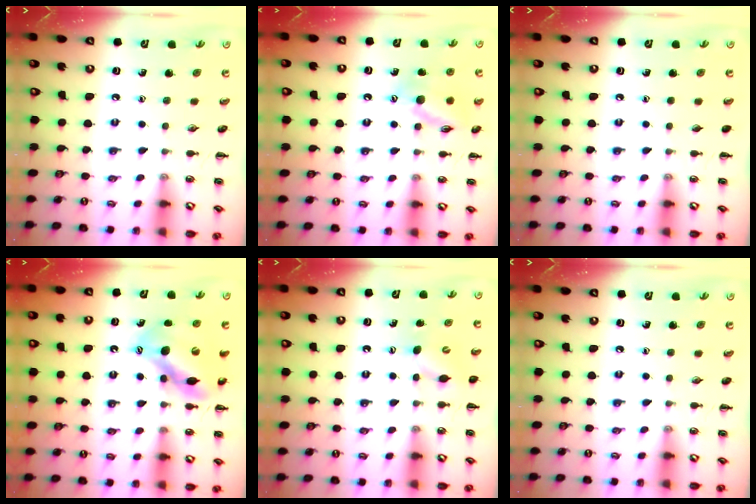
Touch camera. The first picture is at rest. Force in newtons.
{"total": 12.4, "press": 12.4, "slide": 1.1}
{"total": 0.0}
{"total": 12.4, "press": 12.0, "slide": 3.1}
{"total": 4.3, "press": 4.2, "slide": 0.8}
{"total": 0.0}